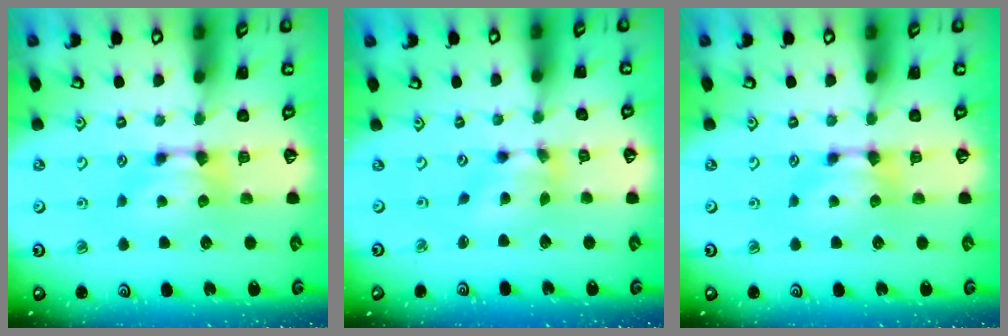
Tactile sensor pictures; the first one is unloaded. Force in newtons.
{"total": 3.8, "press": 3.5, "slide": 1.6}
{"total": 0.0}